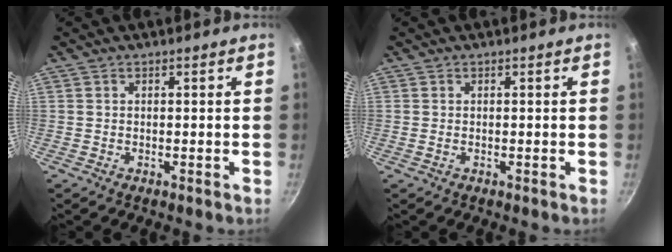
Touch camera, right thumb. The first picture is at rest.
{"total": 0.0}